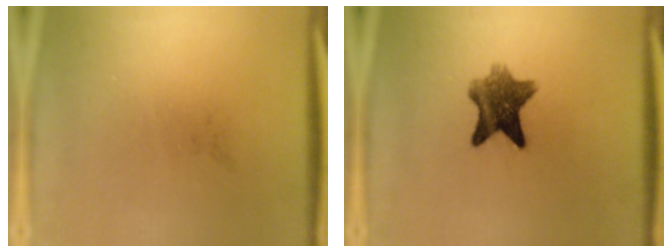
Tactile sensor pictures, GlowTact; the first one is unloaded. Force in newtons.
{"total": 7.8}